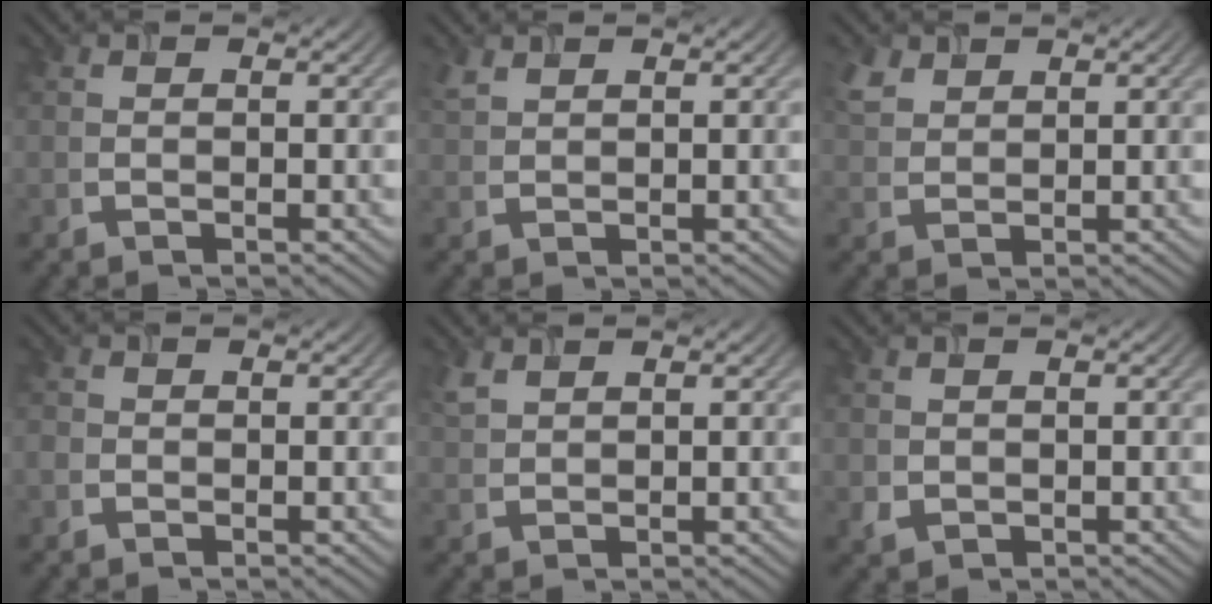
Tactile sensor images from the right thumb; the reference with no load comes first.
{"total": 1.7, "force": [1.3, 0.6, 0.8], "torque": [-0.028, 0.004, 0.035]}
{"total": 3.2, "force": [2.2, 1.8, 1.4], "torque": [-0.041, 0.006, 0.050]}
{"total": 1.1, "force": [-0.4, 1.0, 0.3], "torque": [-0.006, -0.006, -0.013]}
{"total": 2.0, "force": [1.5, 0.8, 1.0], "torque": [-0.034, 0.003, 0.040]}
{"total": 1.3, "force": [0.3, 1.1, 0.6], "torque": [-0.017, -0.003, 0.010]}